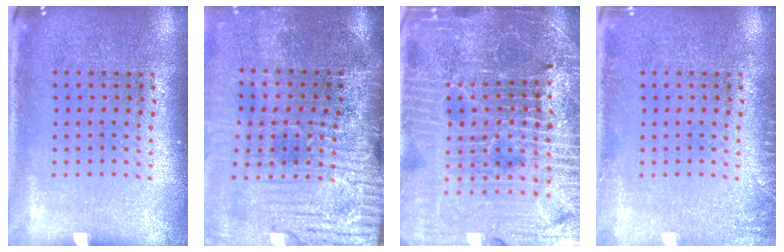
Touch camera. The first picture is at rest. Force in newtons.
{"total": 4.8, "press": 4.0, "slide": 2.6}
{"total": 5.7, "press": 5.3, "slide": 2.1}
{"total": 1.4, "press": 1.3, "slide": 0.2}